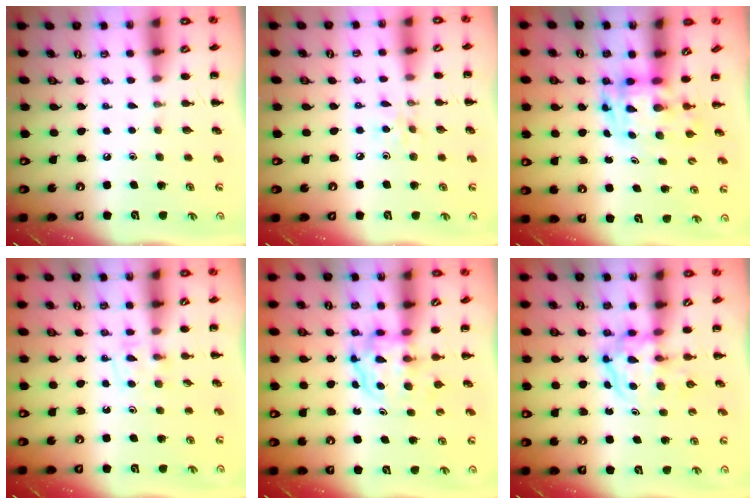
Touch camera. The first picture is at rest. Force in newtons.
{"total": 3.0, "press": 2.8, "slide": 1.0}
{"total": 3.5, "press": 3.4, "slide": 0.7}
{"total": 3.9, "press": 3.5, "slide": 1.6}
{"total": 3.8, "press": 3.8, "slide": 0.2}
{"total": 3.8, "press": 3.8, "slide": 0.4}